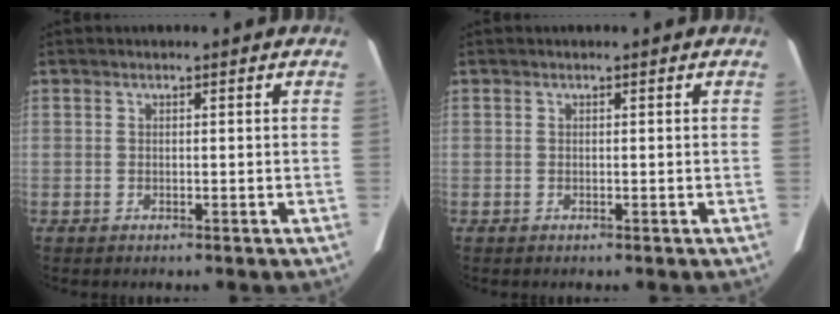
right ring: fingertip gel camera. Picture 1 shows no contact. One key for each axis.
{"total": 0.0}